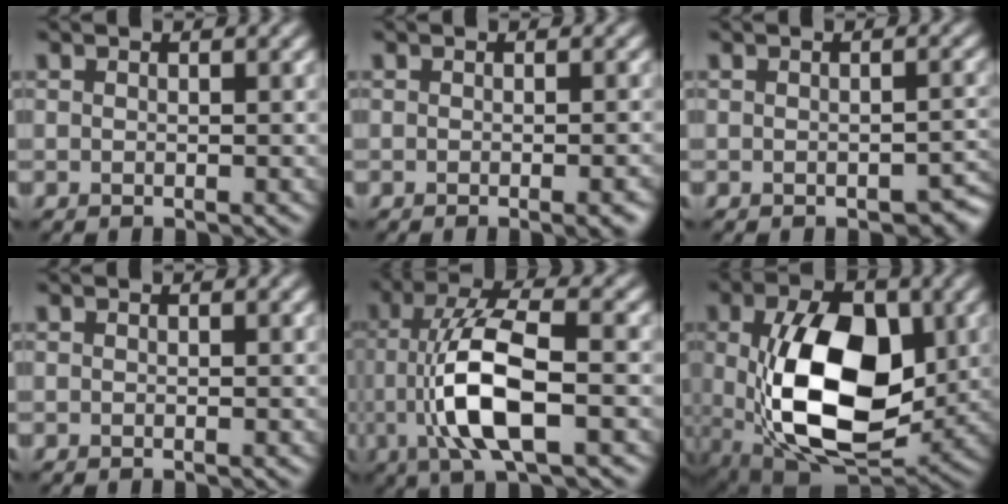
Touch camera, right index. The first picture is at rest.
{"total": 3.0, "force": [-1.0, 1.0, 2.7], "torque": [-0.017, 0.000, -0.008]}
{"total": 2.4, "force": [-1.2, 1.0, 1.8], "torque": [-0.023, 0.001, -0.010]}
{"total": 0.0}
{"total": 8.3, "force": [-0.9, 2.7, 7.8], "torque": [-0.150, 0.003, -0.018]}
{"total": 13.5, "force": [-0.1, 8.0, 10.8], "torque": [-0.198, -0.017, 0.012]}